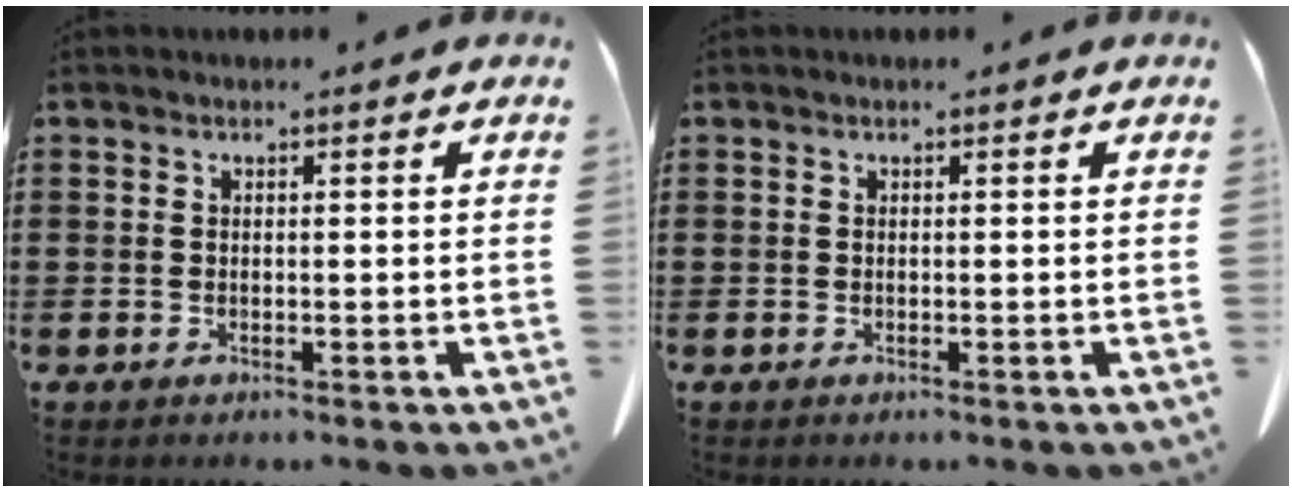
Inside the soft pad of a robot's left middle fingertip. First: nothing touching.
{"total": 0.0}